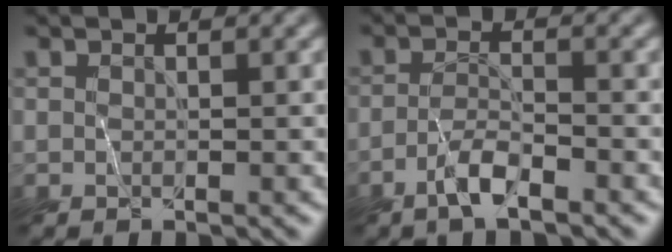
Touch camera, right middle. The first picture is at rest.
{"total": 2.5, "force": [-2.2, -0.1, 1.2], "torque": [-0.030, 0.004, -0.051]}